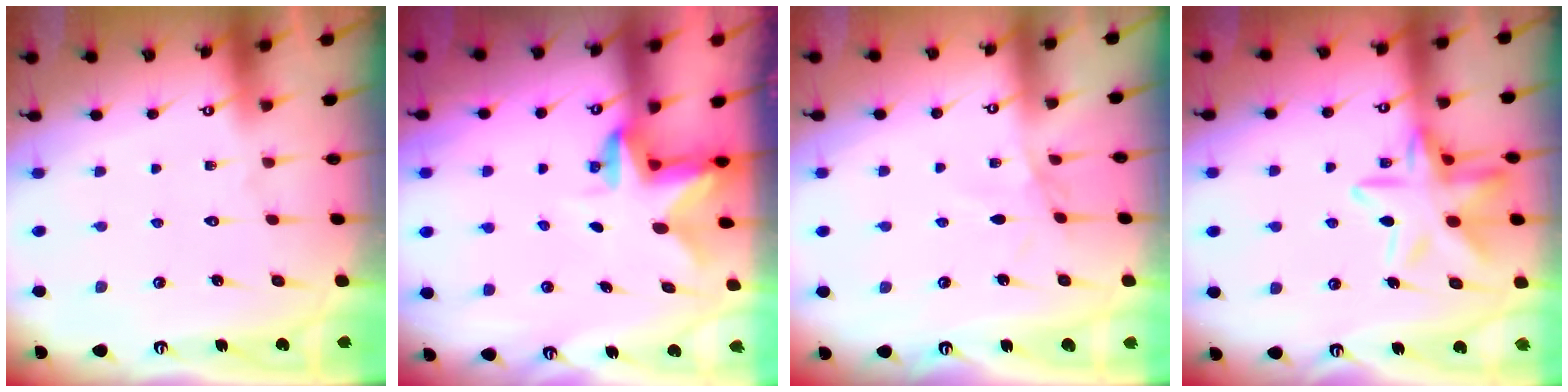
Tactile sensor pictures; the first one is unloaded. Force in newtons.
{"total": 2.4, "press": 2.4, "slide": 0.4}
{"total": 2.2, "press": 2.1, "slide": 0.5}
{"total": 15.5, "press": 15.4, "slide": 1.3}